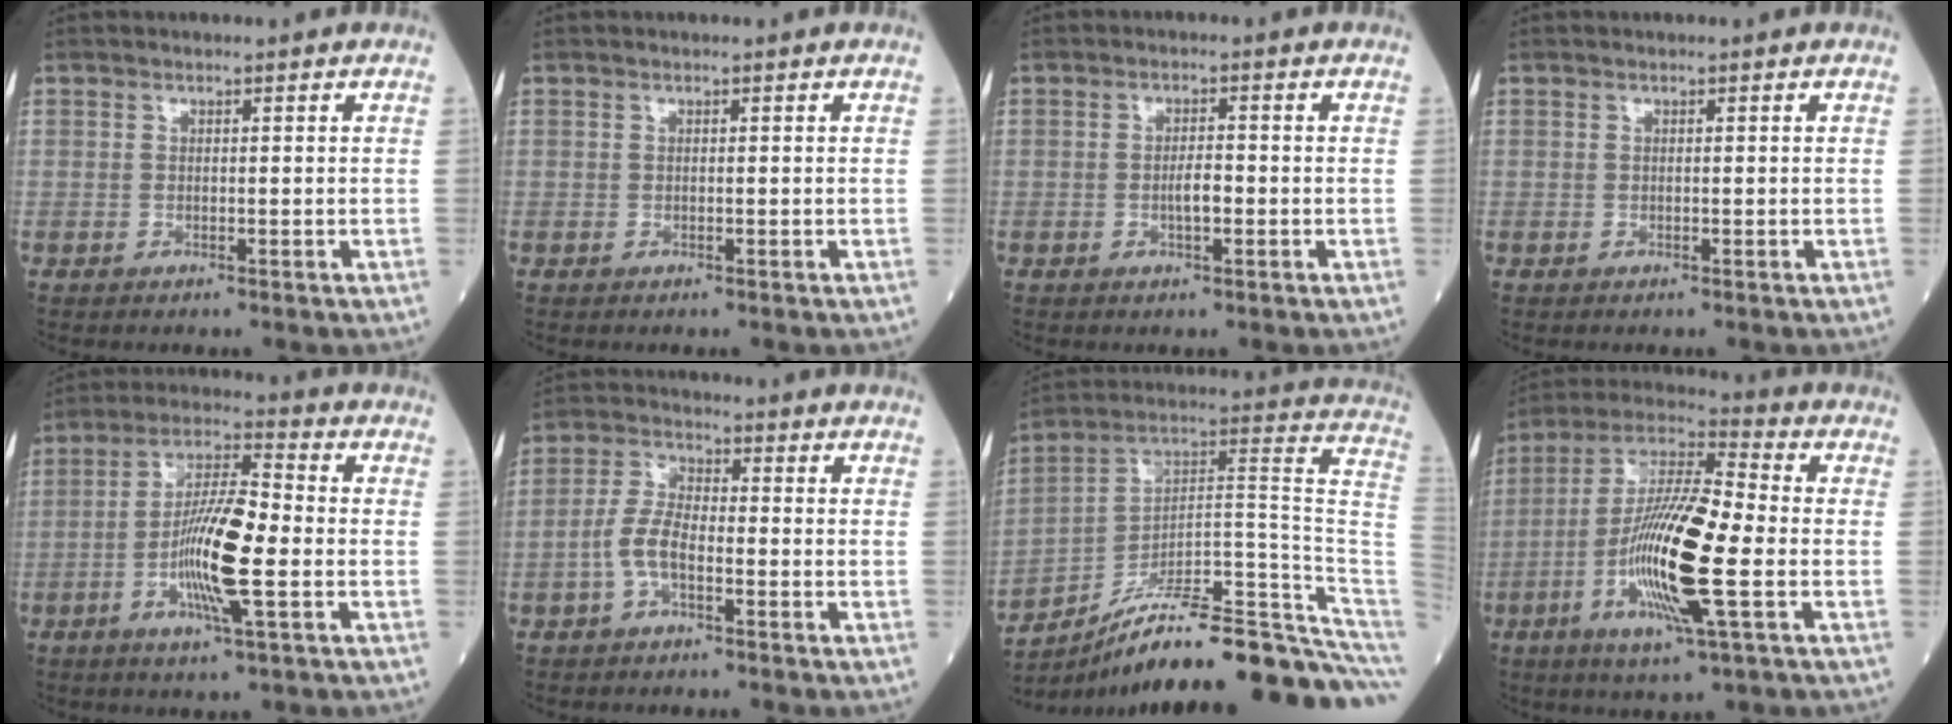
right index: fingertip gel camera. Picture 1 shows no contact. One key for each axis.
{"total": 0.0}
{"total": 2.4, "fx": -0.5, "fy": 0.6, "fz": 2.3, "tx": -0.043, "ty": 0.003, "tz": -0.007}
{"total": 0.0}
{"total": 11.4, "fx": -2.6, "fy": 1.1, "fz": 11.1, "tx": -0.211, "ty": 0.000, "tz": -0.052}
{"total": 5.5, "fx": -1.9, "fy": 2.3, "fz": 4.7, "tx": -0.104, "ty": 0.009, "tz": -0.040}
{"total": 26.4, "fx": -21.1, "fy": 1.0, "fz": 15.8, "tx": -0.126, "ty": 0.049, "tz": -0.314}
{"total": 17.0, "fx": -3.6, "fy": 1.8, "fz": 16.5, "tx": -0.330, "ty": -0.007, "tz": -0.070}